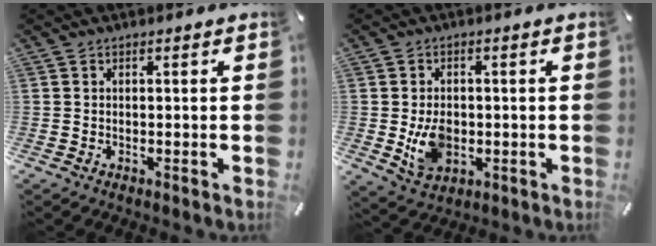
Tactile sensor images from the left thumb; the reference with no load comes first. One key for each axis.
{"total": 7.5, "fx": -0.7, "fy": 5.7, "fz": 4.8, "tx": -0.093, "ty": -0.002, "tz": -0.012}